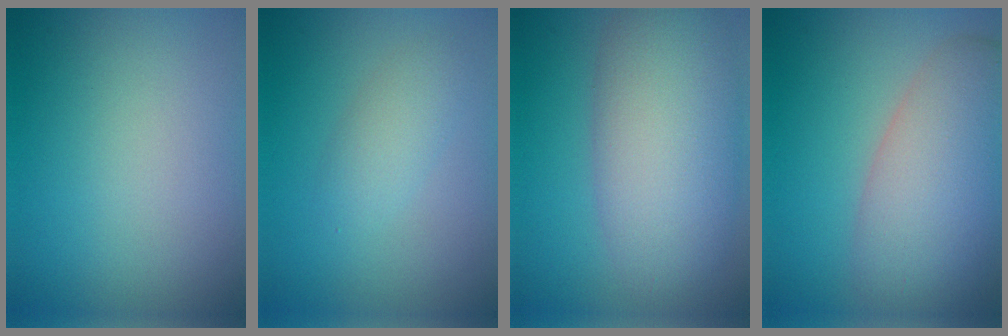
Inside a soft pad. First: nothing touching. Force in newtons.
{"total": 2.2, "press": 2.2, "slide": 0.1}
{"total": 9.1, "press": 9.1, "slide": 0.3}
{"total": 9.3, "press": 9.3, "slide": 0.7}